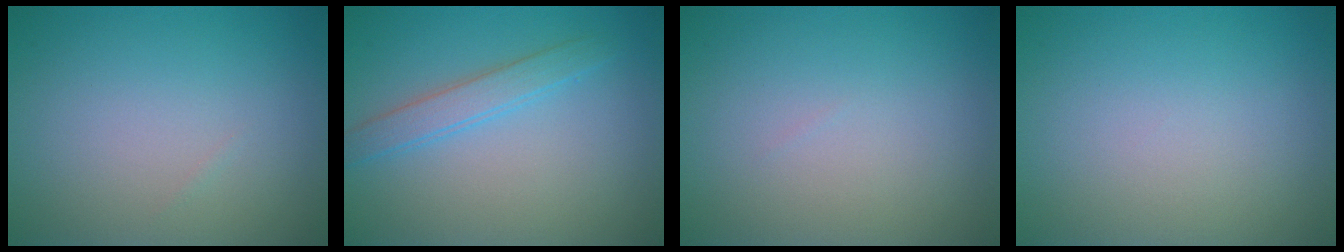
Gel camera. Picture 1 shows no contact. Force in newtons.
{"total": 2.3, "press": 2.3, "slide": 0.0}
{"total": 0.0}
{"total": 0.0}